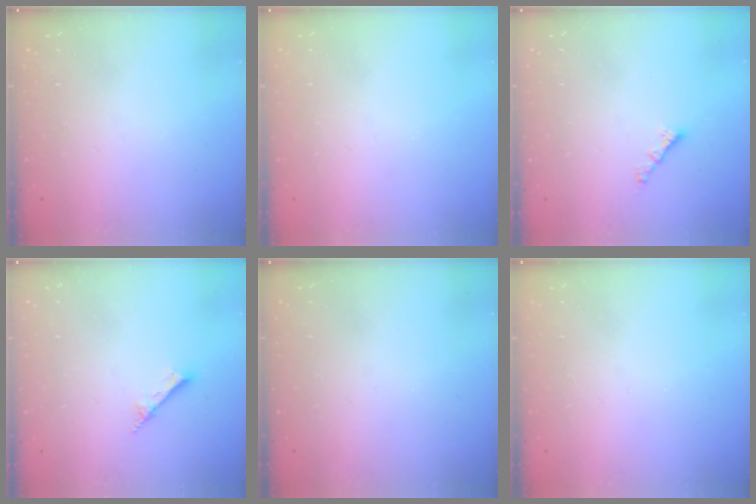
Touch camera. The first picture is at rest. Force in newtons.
{"total": 0.0}
{"total": 1.8, "press": 1.8, "slide": 0.2}
{"total": 2.0, "press": 2.0, "slide": 0.1}
{"total": 0.0}
{"total": 0.0}